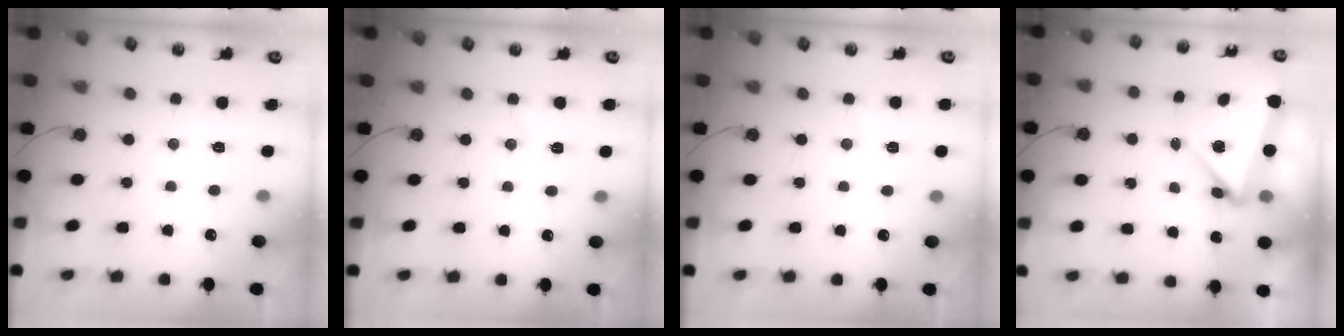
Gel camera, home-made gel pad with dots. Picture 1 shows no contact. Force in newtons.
{"total": 4.4, "press": 4.1, "slide": 1.6}
{"total": 2.6, "press": 2.2, "slide": 1.5}
{"total": 6.1, "press": 6.0, "slide": 0.9}